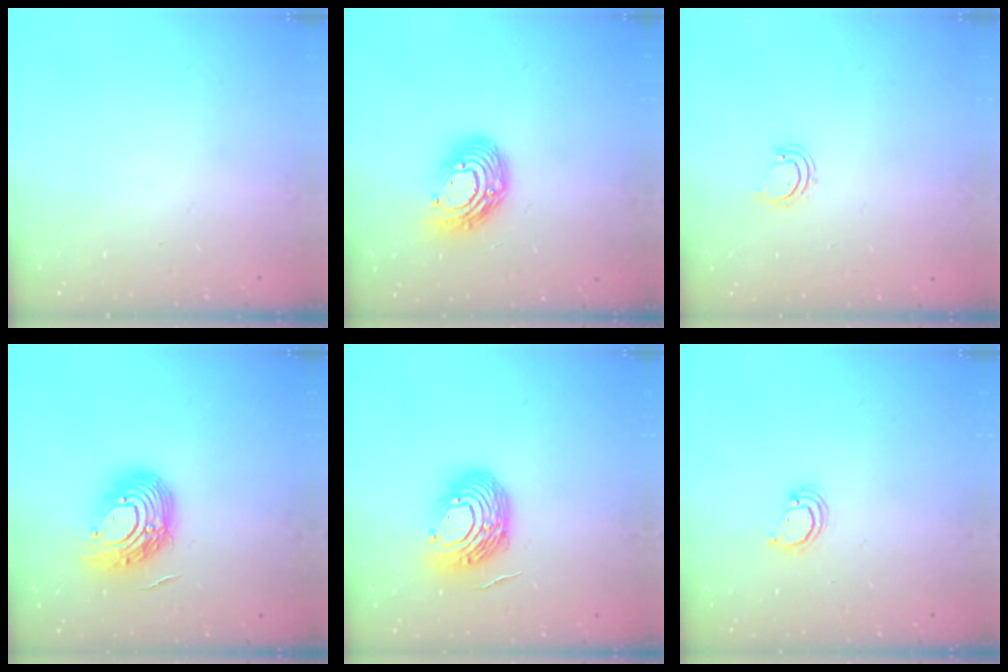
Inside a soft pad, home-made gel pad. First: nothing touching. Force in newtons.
{"total": 12.7, "press": 12.7, "slide": 1.2}
{"total": 2.5, "press": 2.5, "slide": 0.3}
{"total": 14.8, "press": 14.7, "slide": 1.5}
{"total": 13.3, "press": 13.1, "slide": 2.1}
{"total": 2.0, "press": 2.0, "slide": 0.2}